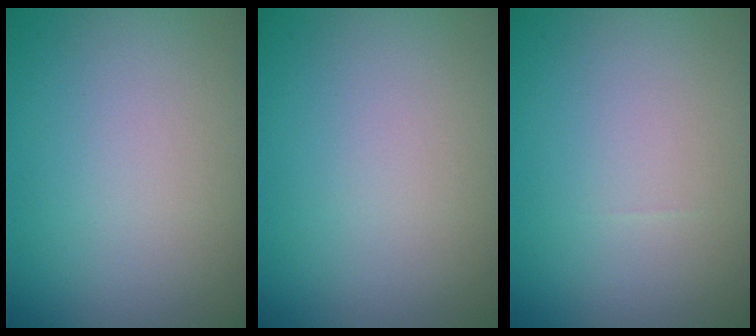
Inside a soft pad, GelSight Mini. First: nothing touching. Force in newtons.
{"total": 0.0}
{"total": 0.0}